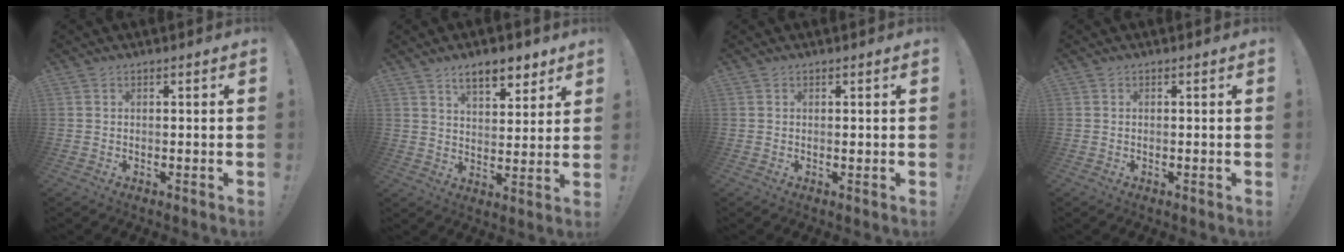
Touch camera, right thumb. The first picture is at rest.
{"total": 9.2, "force": [6.3, 4.0, 5.3], "torque": [-0.074, -0.031, 0.113]}
{"total": 0.0}
{"total": 0.0}